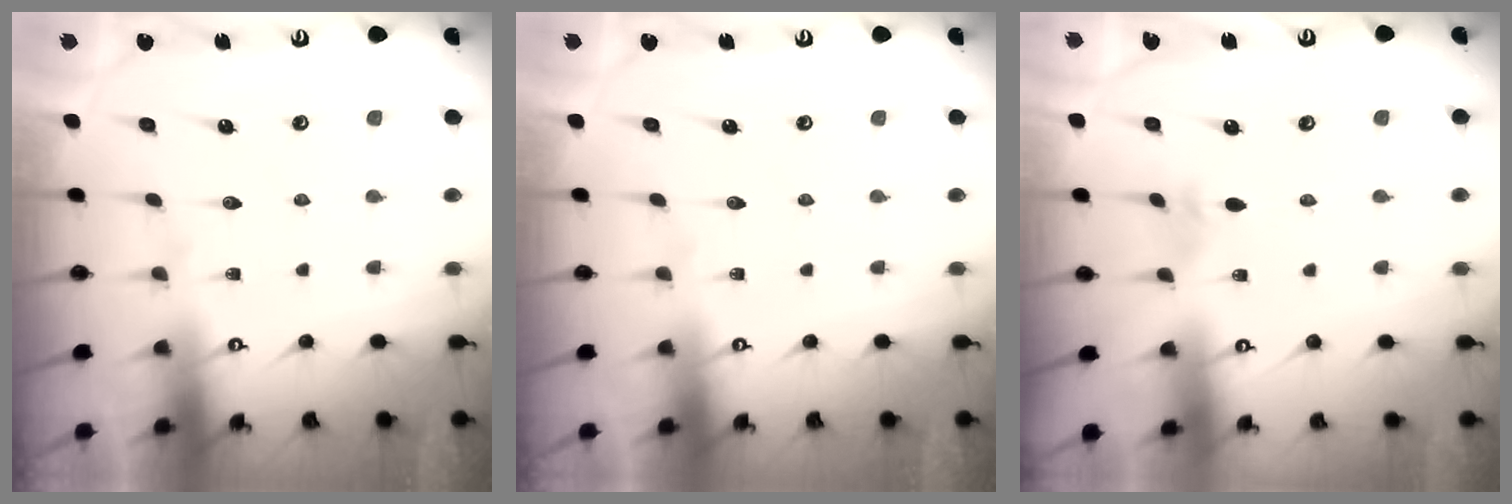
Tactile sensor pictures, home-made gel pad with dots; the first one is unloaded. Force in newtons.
{"total": 0.0}
{"total": 2.2, "press": 2.1, "slide": 0.6}